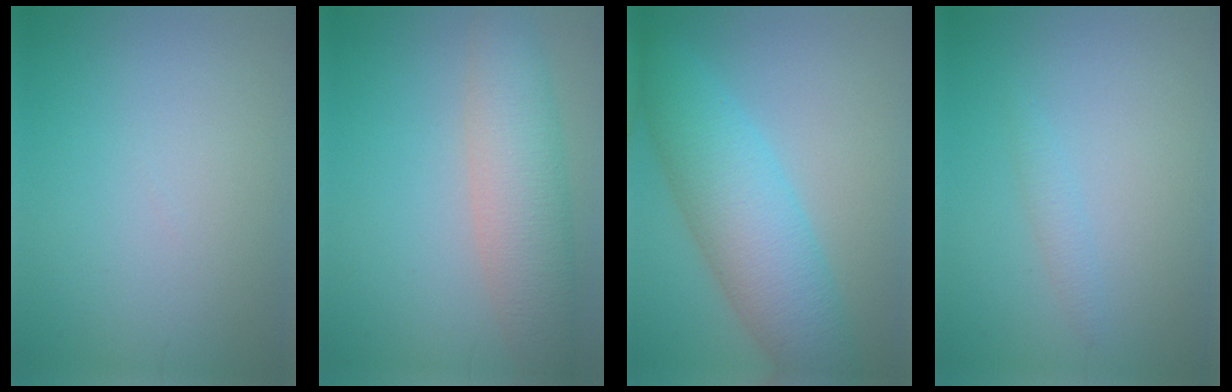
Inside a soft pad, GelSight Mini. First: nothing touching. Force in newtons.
{"total": 6.0, "press": 6.0, "slide": 0.1}
{"total": 8.0, "press": 8.0, "slide": 0.1}
{"total": 1.0, "press": 1.0, "slide": 0.1}